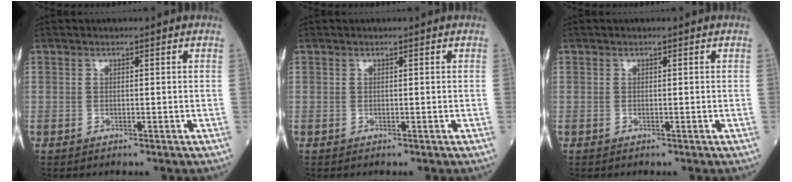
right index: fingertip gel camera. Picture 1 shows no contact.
{"total": 0.0}
{"total": 0.0}